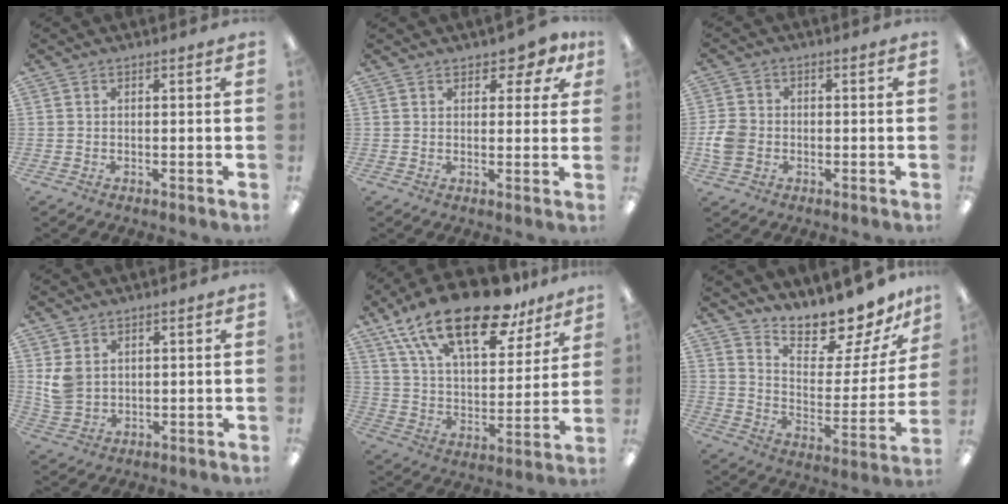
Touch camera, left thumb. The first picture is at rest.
{"total": 4.4, "force": [2.6, 2.4, 2.7], "torque": [-0.032, -0.006, 0.043]}
{"total": 5.9, "force": [-1.3, 4.8, 3.2], "torque": [-0.073, 0.010, -0.024]}
{"total": 5.5, "force": [2.0, 4.3, 2.7], "torque": [-0.056, 0.003, 0.040]}
{"total": 23.5, "force": [16.5, 9.3, 13.9], "torque": [-0.242, -0.093, 0.284]}
{"total": 13.2, "force": [12.6, 2.4, 3.2], "torque": [-0.054, -0.121, 0.217]}